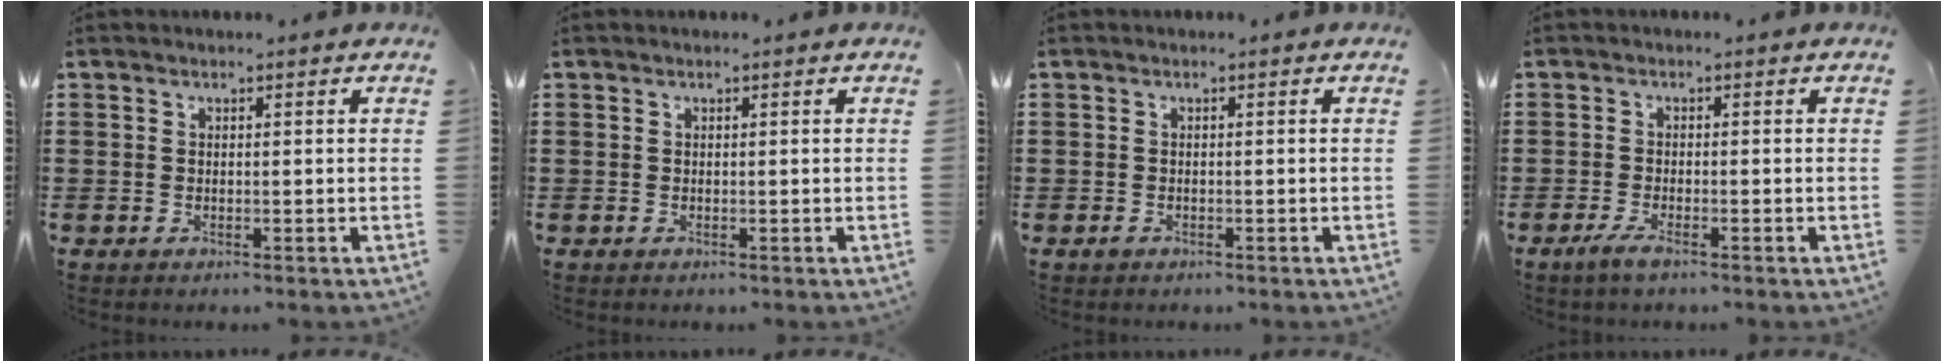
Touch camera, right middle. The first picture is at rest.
{"total": 0.0}
{"total": 0.6, "force": [-0.4, 0.4, 0.3], "torque": [-0.008, -0.001, -0.009]}
{"total": 2.0, "force": [-1.2, 0.3, 1.6], "torque": [-0.034, -0.004, -0.024]}